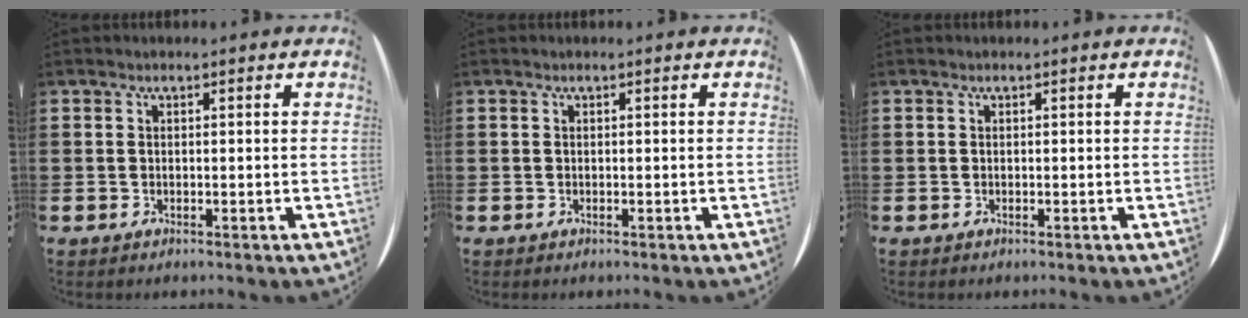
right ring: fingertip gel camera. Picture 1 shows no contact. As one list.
[{"total": 0.0}, {"total": 0.0}]